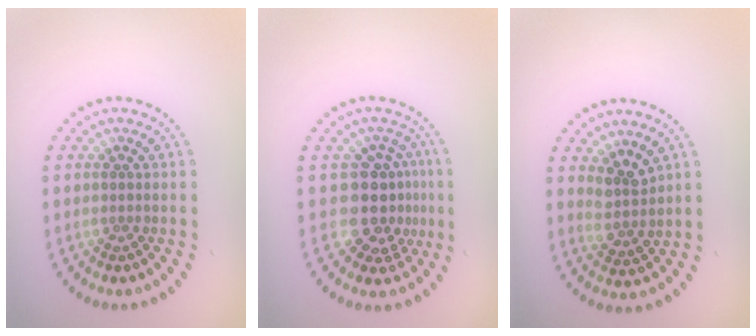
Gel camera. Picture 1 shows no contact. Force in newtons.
{"total": 4.0, "press": 3.5, "slide": 2.0}
{"total": 2.5, "press": 2.0, "slide": 1.6}